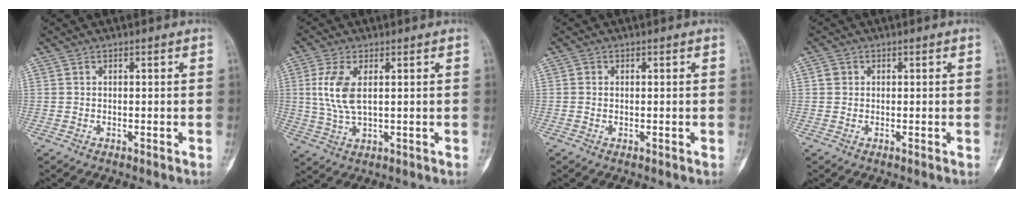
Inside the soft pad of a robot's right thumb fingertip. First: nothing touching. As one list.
[{"total": 7.8, "force": [1.6, 3.5, 6.8], "torque": [-0.152, -0.005, 0.037]}, {"total": 0.6, "force": [0.1, 0.5, 0.4], "torque": [-0.003, 0.000, 0.001]}, {"total": 1.4, "force": [0.5, 1.3, 0.4], "torque": [0.003, 0.001, 0.004]}]